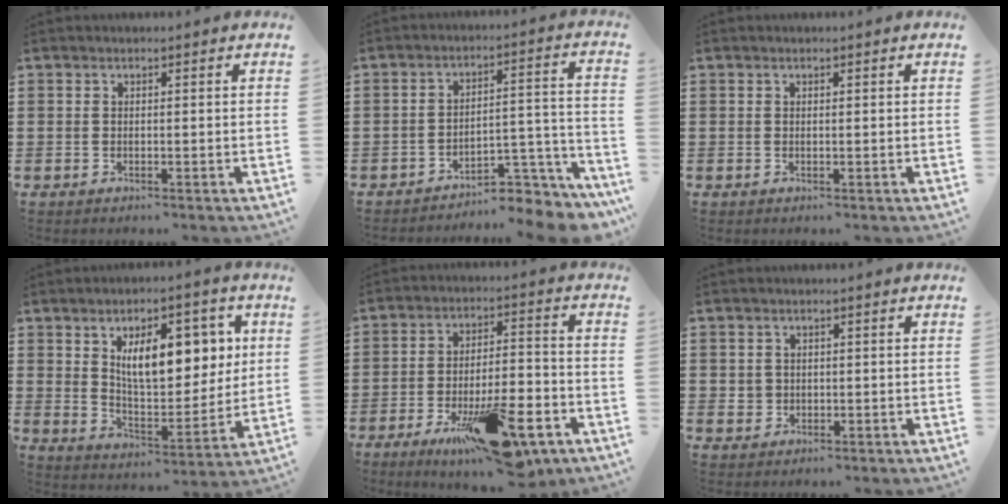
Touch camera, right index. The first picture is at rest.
{"total": 5.7, "force": [-5.0, 1.5, 2.1], "torque": [-0.033, 0.004, -0.097]}
{"total": 0.0}
{"total": 11.4, "force": [4.3, 5.6, 9.0], "torque": [-0.147, -0.002, 0.071]}
{"total": 16.6, "force": [-9.1, 4.9, 12.9], "torque": [-0.199, 0.032, -0.141]}
{"total": 1.6, "force": [0.0, 1.6, 0.4], "torque": [-0.012, 0.008, -0.001]}